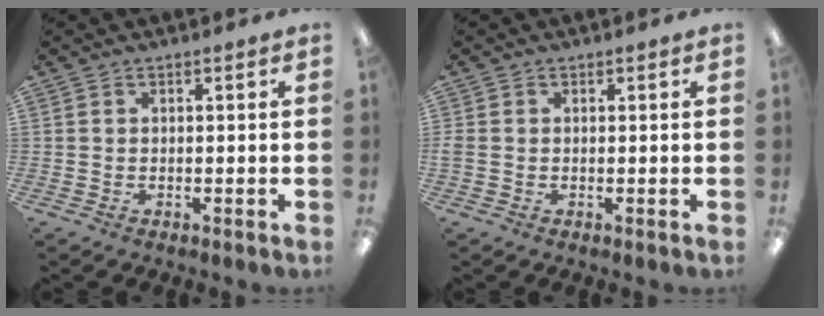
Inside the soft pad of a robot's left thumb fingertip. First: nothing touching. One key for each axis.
{"total": 1.3, "fx": -0.2, "fy": 1.1, "fz": 0.8, "tx": -0.013, "ty": 0.003, "tz": -0.004}